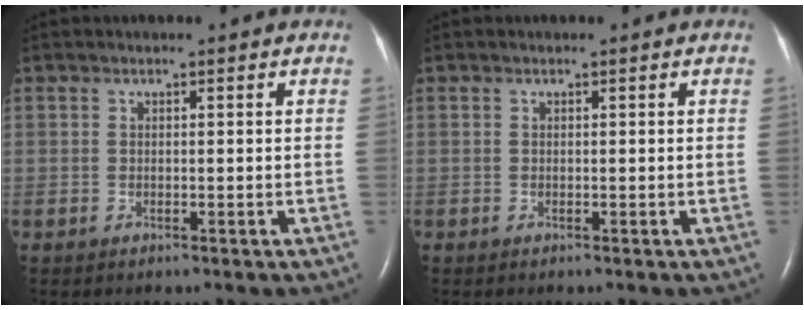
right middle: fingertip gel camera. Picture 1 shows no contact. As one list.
[{"total": 0.0}]